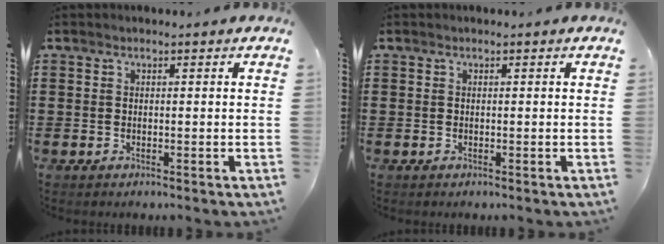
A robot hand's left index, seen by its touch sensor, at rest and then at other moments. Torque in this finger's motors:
{"motor_torque": [0.00, 0.00, 0.00, 0.00]}